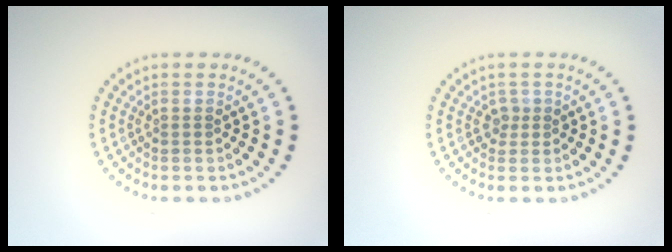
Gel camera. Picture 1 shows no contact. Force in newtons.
{"total": 1.1, "press": 0.8, "slide": 0.8}